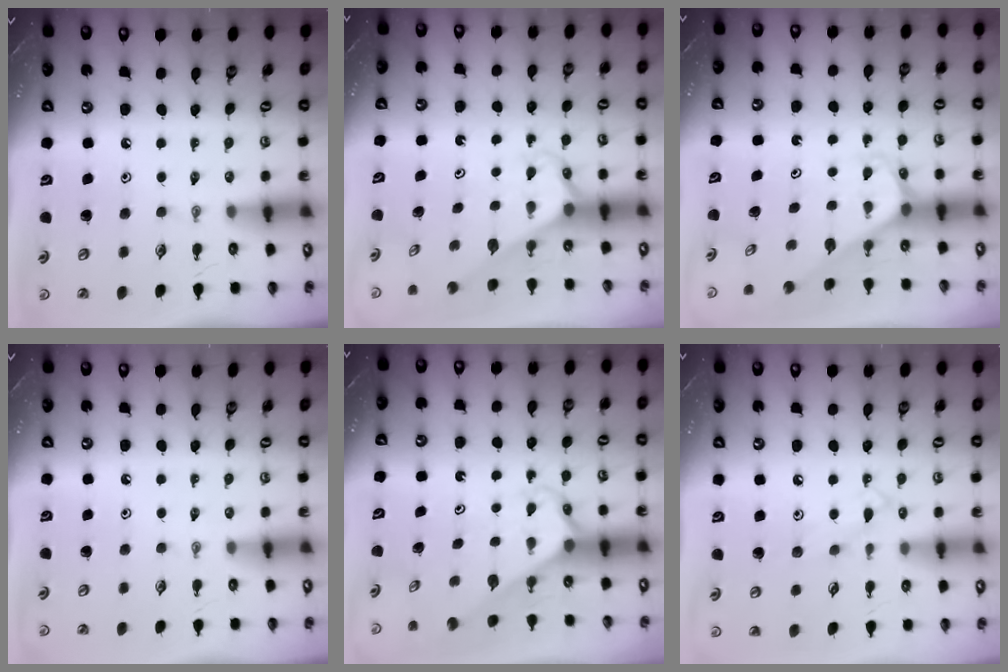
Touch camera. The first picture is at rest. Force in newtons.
{"total": 2.7, "press": 2.7, "slide": 0.1}
{"total": 2.4, "press": 2.4, "slide": 0.2}
{"total": 0.0}
{"total": 2.5, "press": 2.5, "slide": 0.2}
{"total": 8.1, "press": 8.1, "slide": 0.6}